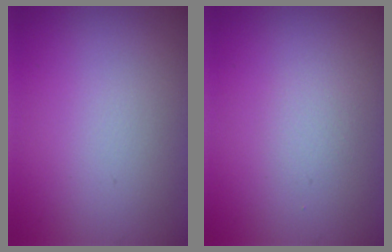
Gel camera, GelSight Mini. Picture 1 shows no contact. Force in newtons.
{"total": 0.9, "press": 0.9, "slide": 0.1}